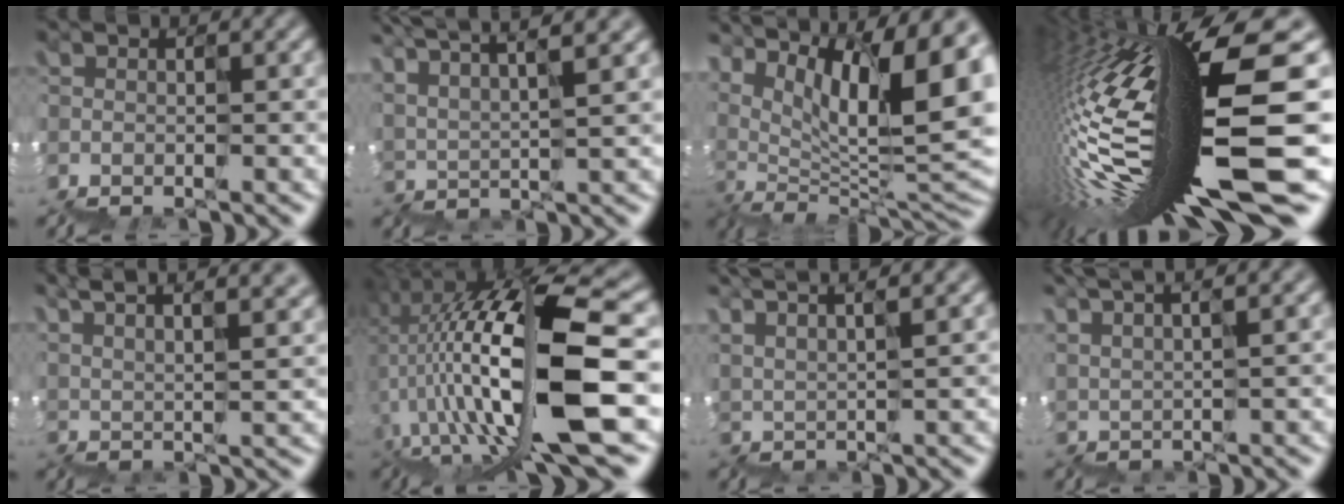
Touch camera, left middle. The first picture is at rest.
{"total": 6.6, "force": [5.4, 0.7, 3.7], "torque": [-0.032, 0.031, 0.089]}
{"total": 11.4, "force": [4.9, 3.2, 9.8], "torque": [-0.127, 0.011, 0.104]}
{"total": 16.4, "force": [-0.4, 2.5, 16.2], "torque": [-0.281, -0.025, 0.023]}
{"total": 9.4, "force": [6.2, 3.0, 6.4], "torque": [-0.048, 0.040, 0.097]}
{"total": 12.4, "force": [0.5, 3.3, 11.9], "torque": [-0.200, 0.024, 0.023]}
{"total": 6.1, "force": [5.0, 1.3, 3.2], "torque": [-0.011, 0.042, 0.072]}
{"total": 5.7, "force": [4.3, 1.5, 3.4], "torque": [-0.011, 0.042, 0.062]}